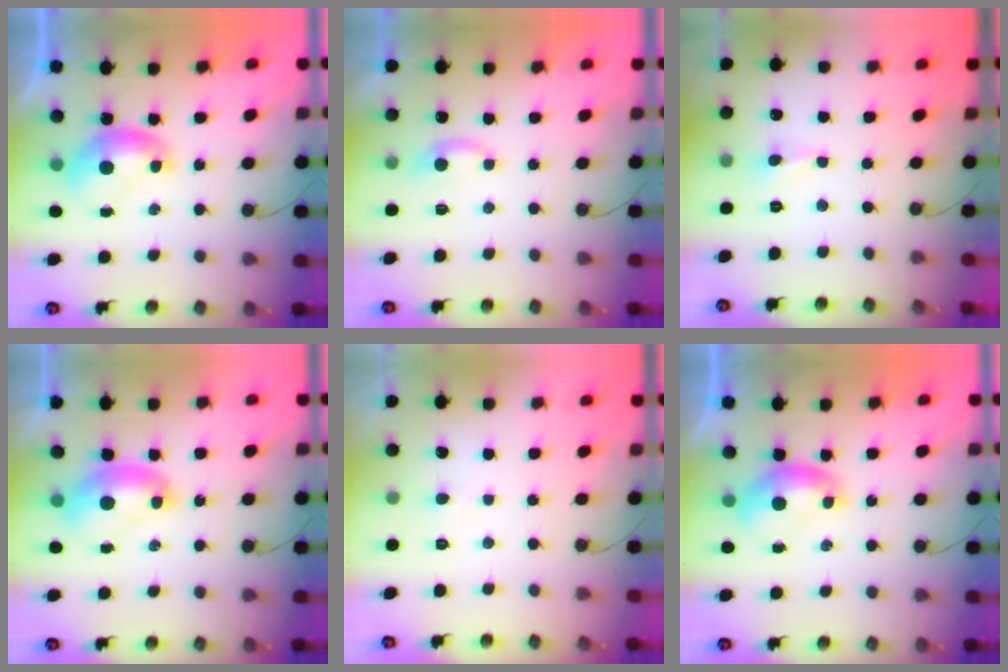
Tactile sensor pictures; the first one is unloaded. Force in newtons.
{"total": 2.1, "press": 2.0, "slide": 0.5}
{"total": 1.9, "press": 1.8, "slide": 0.6}
{"total": 2.5, "press": 2.5, "slide": 0.3}
{"total": 0.0}
{"total": 0.0}